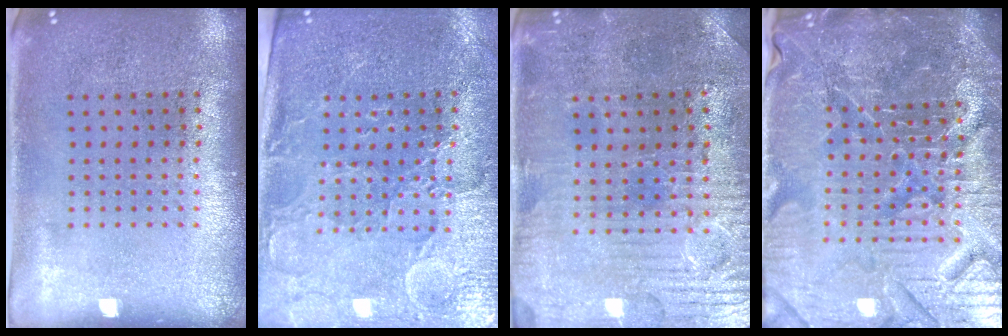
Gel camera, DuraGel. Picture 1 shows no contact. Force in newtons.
{"total": 3.5, "press": 3.2, "slide": 1.3}
{"total": 2.2, "press": 2.2, "slide": 0.5}
{"total": 6.4, "press": 5.8, "slide": 2.7}